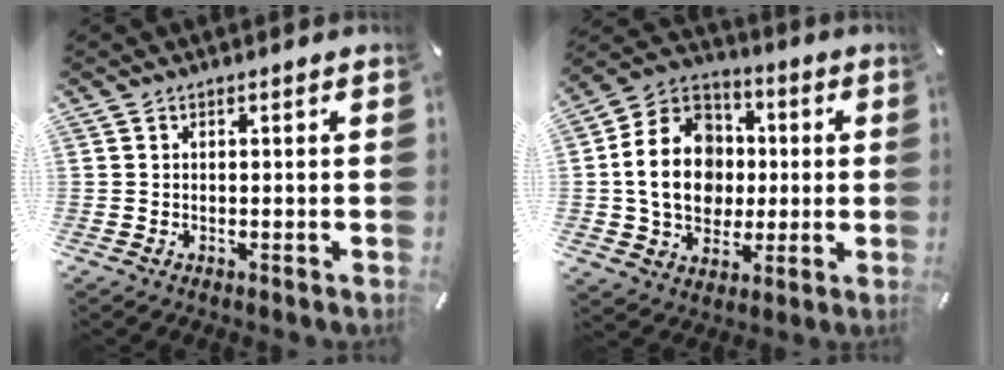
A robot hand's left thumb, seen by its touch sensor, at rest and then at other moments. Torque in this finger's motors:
{"motor_torque": [1.37, 1.37, 1.12, -0.69, 0.60]}